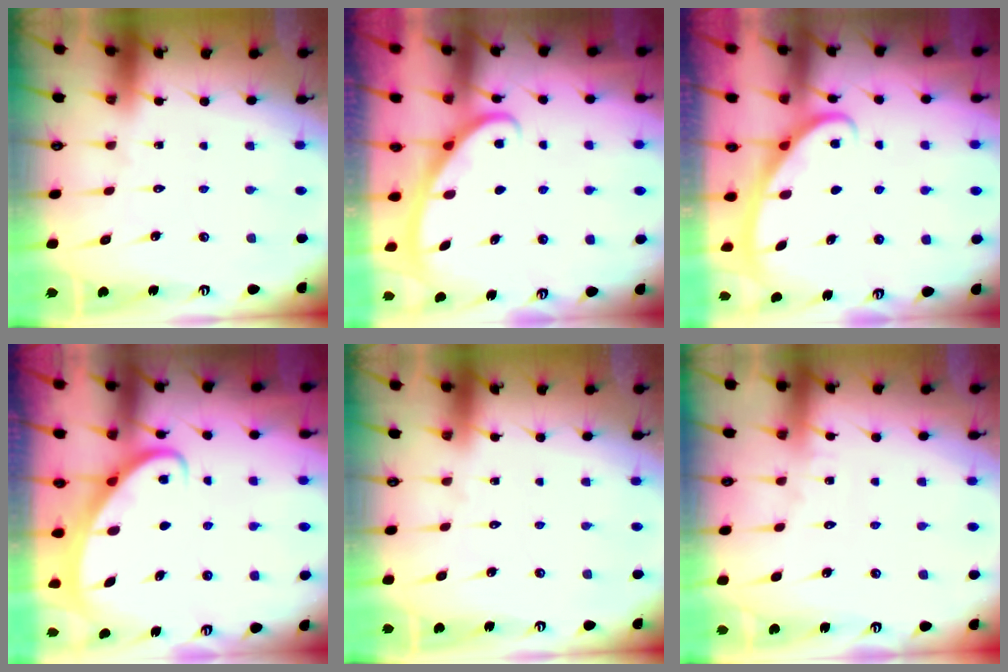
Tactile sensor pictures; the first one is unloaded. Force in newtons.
{"total": 3.0, "press": 3.0, "slide": 0.4}
{"total": 2.8, "press": 2.8, "slide": 0.4}
{"total": 2.5, "press": 2.5, "slide": 0.3}
{"total": 0.0}
{"total": 3.7, "press": 3.7, "slide": 0.4}